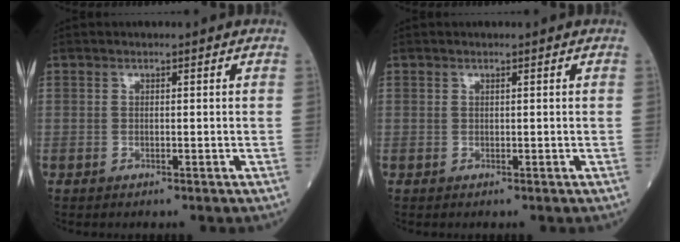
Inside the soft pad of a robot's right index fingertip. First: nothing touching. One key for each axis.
{"total": 0.0}